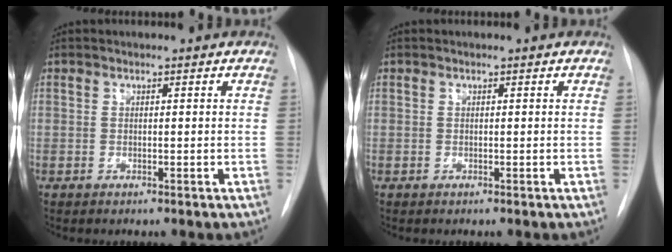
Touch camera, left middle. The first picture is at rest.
{"total": 0.0}